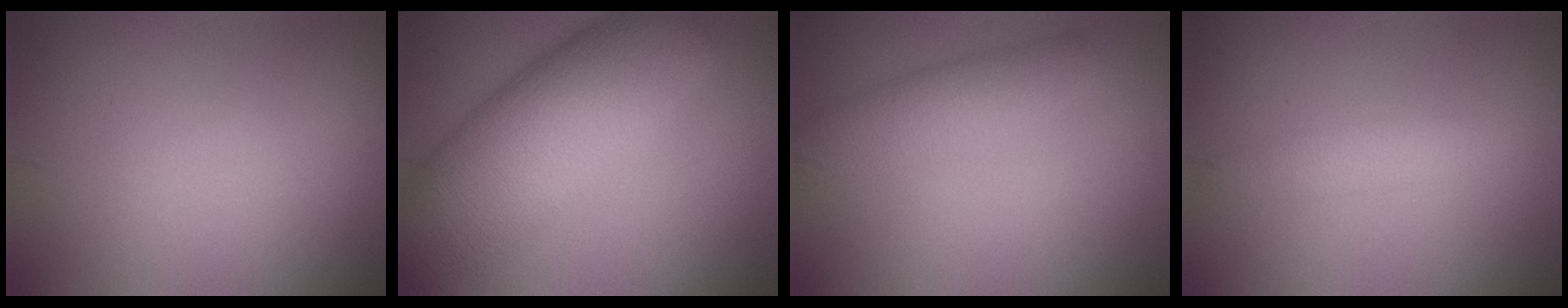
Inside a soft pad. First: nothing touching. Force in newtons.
{"total": 12.2, "press": 12.2, "slide": 0.4}
{"total": 3.7, "press": 3.7, "slide": 0.1}
{"total": 2.1, "press": 2.1, "slide": 0.1}